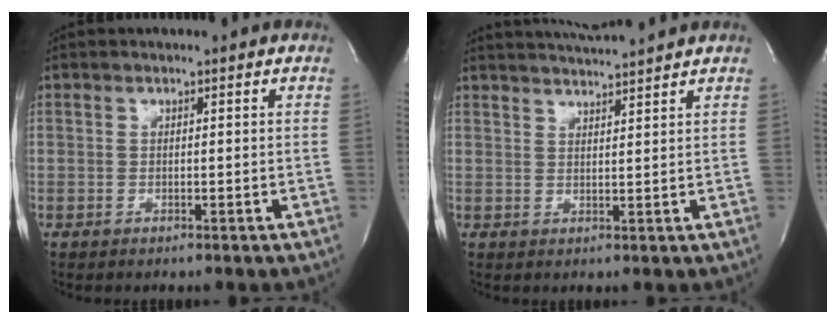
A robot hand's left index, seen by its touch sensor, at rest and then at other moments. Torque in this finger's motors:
{"motor_torque": [-0.08, -0.26, 0.18, 0.05]}